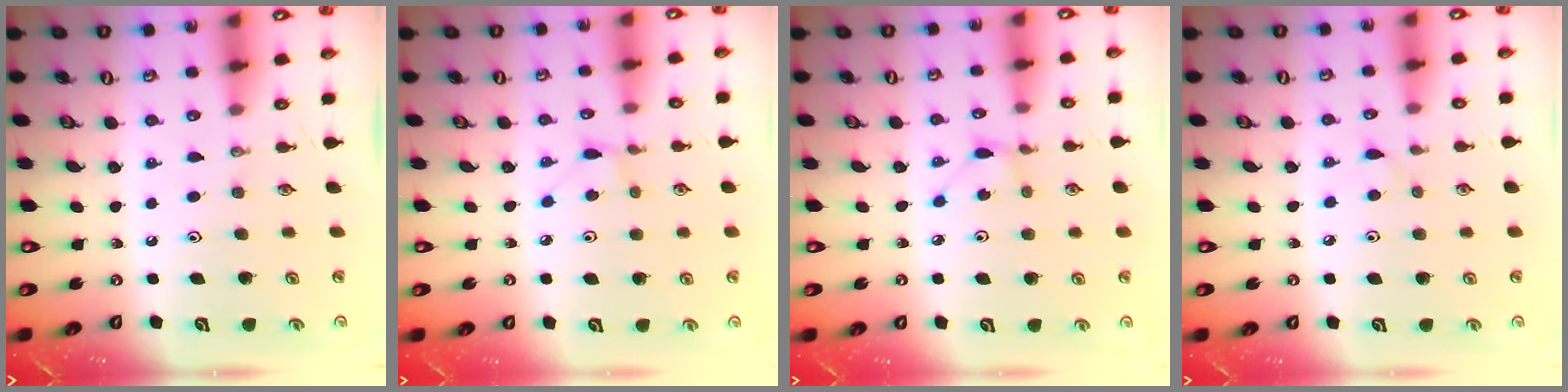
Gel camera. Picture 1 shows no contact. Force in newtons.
{"total": 2.8, "press": 2.8, "slide": 0.3}
{"total": 1.5, "press": 1.5, "slide": 0.1}
{"total": 3.0, "press": 3.0, "slide": 0.2}